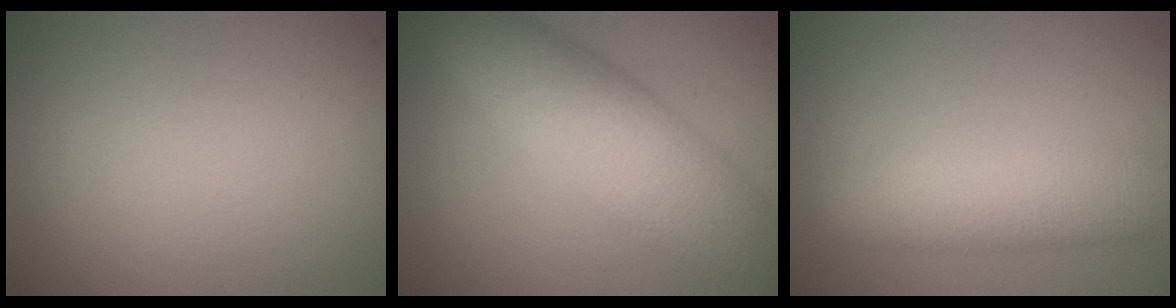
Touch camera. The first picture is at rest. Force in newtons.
{"total": 8.7, "press": 8.7, "slide": 0.2}
{"total": 5.7, "press": 5.7, "slide": 0.3}